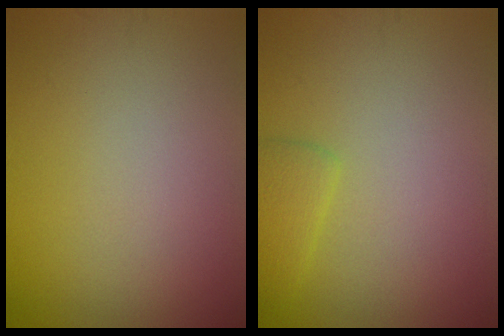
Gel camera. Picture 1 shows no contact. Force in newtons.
{"total": 1.8, "press": 1.8, "slide": 0.2}